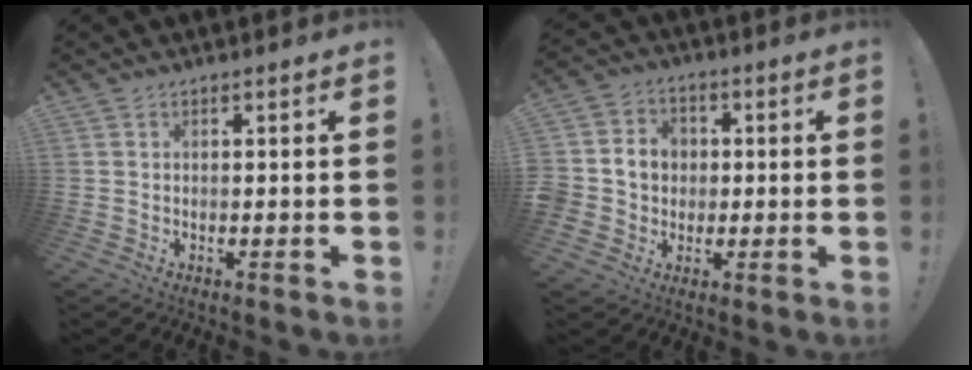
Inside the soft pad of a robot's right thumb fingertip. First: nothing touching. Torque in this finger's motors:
{"motor_torque": [0.98, 1.21, 0.70, -0.19, 0.09]}